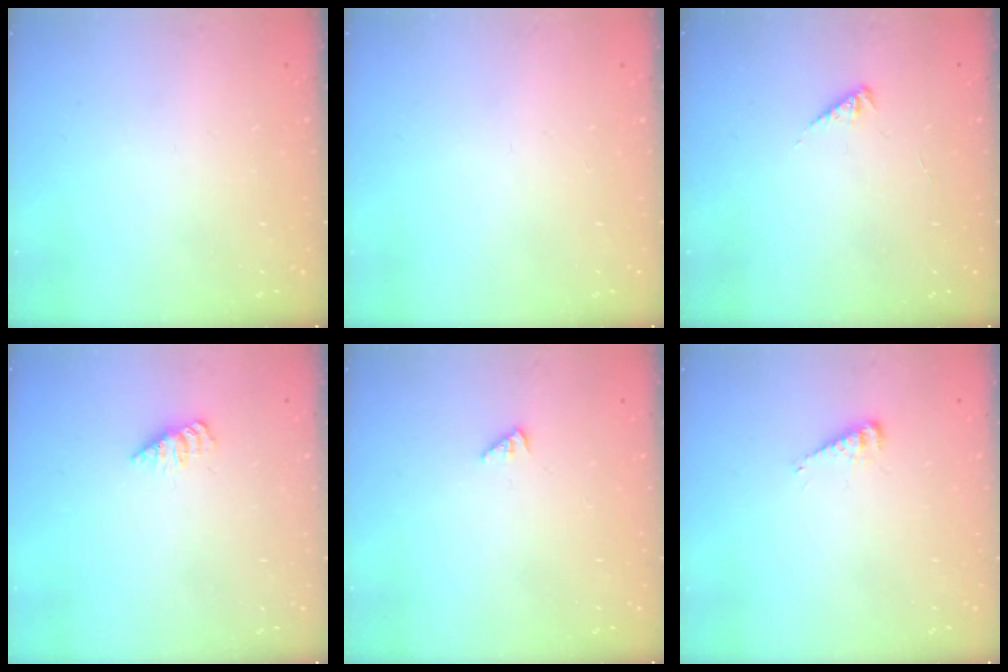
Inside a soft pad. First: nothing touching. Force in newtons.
{"total": 0.0}
{"total": 2.5, "press": 2.5, "slide": 0.5}
{"total": 2.2, "press": 2.2, "slide": 0.3}
{"total": 0.6, "press": 0.6, "slide": 0.2}
{"total": 5.1, "press": 5.1, "slide": 0.5}